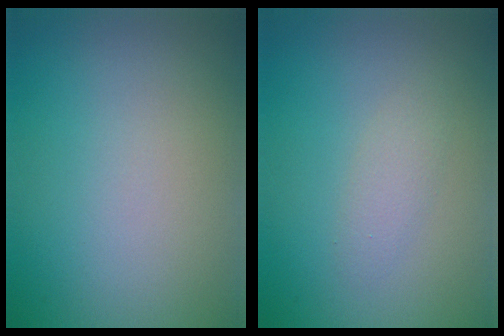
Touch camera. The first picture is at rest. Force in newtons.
{"total": 1.4, "press": 1.4, "slide": 0.1}